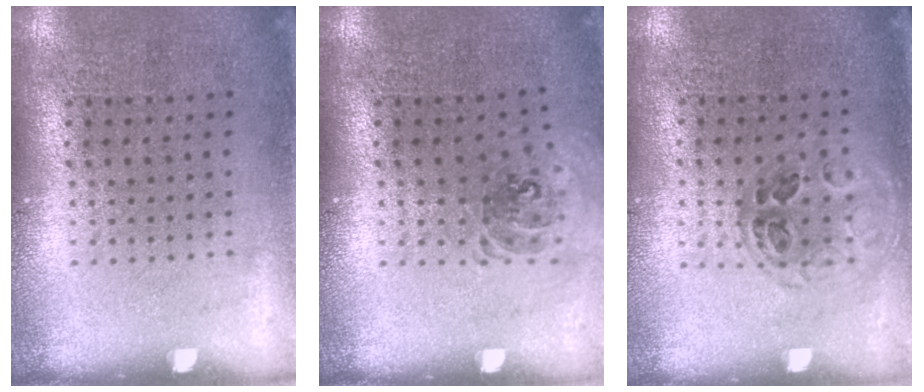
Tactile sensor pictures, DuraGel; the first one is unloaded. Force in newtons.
{"total": 0.9, "press": 0.8, "slide": 0.3}
{"total": 0.9, "press": 0.9, "slide": 0.2}